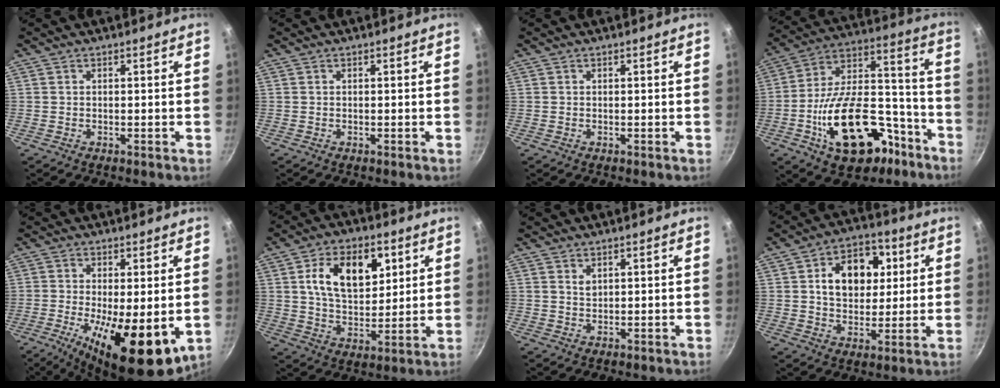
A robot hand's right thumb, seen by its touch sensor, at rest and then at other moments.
{"total": 0.0}
{"total": 0.0}
{"total": 24.1, "force": [-11.0, 13.0, 17.2], "torque": [-0.288, 0.084, -0.170]}
{"total": 17.1, "force": [-4.6, 5.9, 15.4], "torque": [-0.220, -0.029, -0.051]}
{"total": 15.0, "force": [5.0, 9.1, 10.9], "torque": [-0.145, -0.016, 0.091]}
{"total": 1.4, "force": [0.8, 0.8, 0.8], "torque": [-0.007, -0.006, 0.017]}
{"total": 13.6, "force": [3.3, 9.6, 9.1], "torque": [-0.098, 0.004, 0.050]}